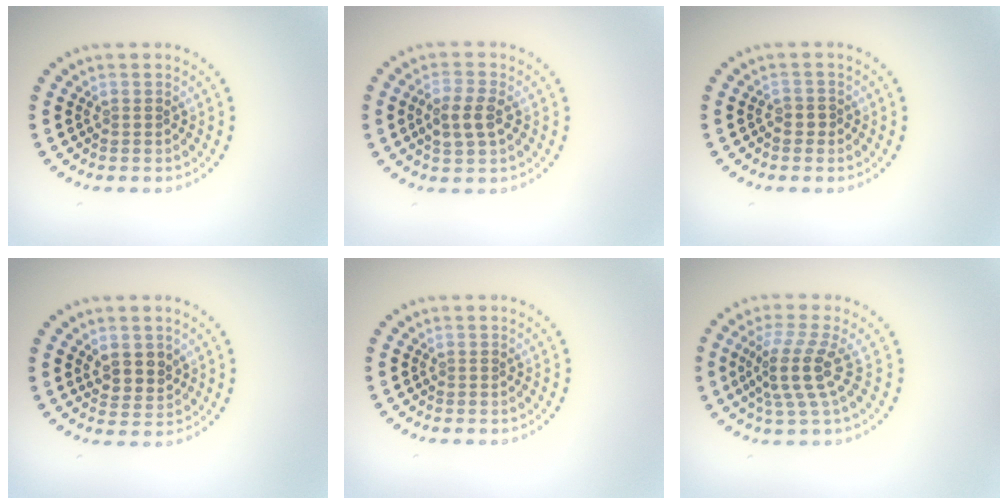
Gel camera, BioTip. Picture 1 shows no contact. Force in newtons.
{"total": 2.8, "press": 2.8, "slide": 0.6}
{"total": 0.7, "press": 0.5, "slide": 0.4}
{"total": 2.3, "press": 2.1, "slide": 1.0}
{"total": 0.0}
{"total": 4.0, "press": 2.8, "slide": 2.8}